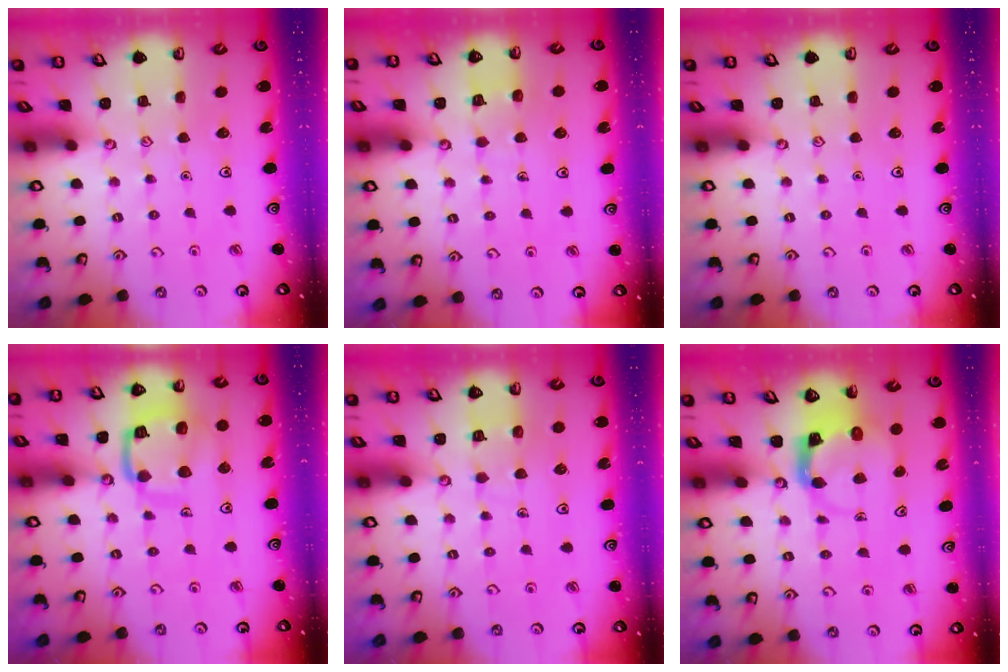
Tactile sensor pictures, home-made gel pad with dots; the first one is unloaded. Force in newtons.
{"total": 3.8, "press": 3.8, "slide": 0.4}
{"total": 0.0}
{"total": 13.2, "press": 13.1, "slide": 1.5}
{"total": 5.7, "press": 5.6, "slide": 0.4}
{"total": 4.0, "press": 4.0, "slide": 0.5}